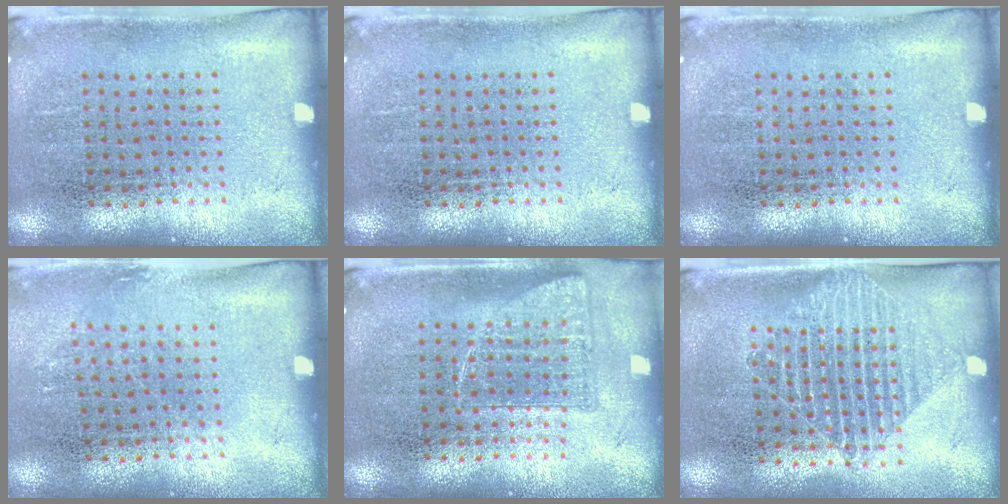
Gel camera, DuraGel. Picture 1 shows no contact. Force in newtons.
{"total": 0.0}
{"total": 0.0}
{"total": 0.9, "press": 0.6, "slide": 0.6}
{"total": 0.9, "press": 0.8, "slide": 0.3}
{"total": 1.5, "press": 1.3, "slide": 0.8}